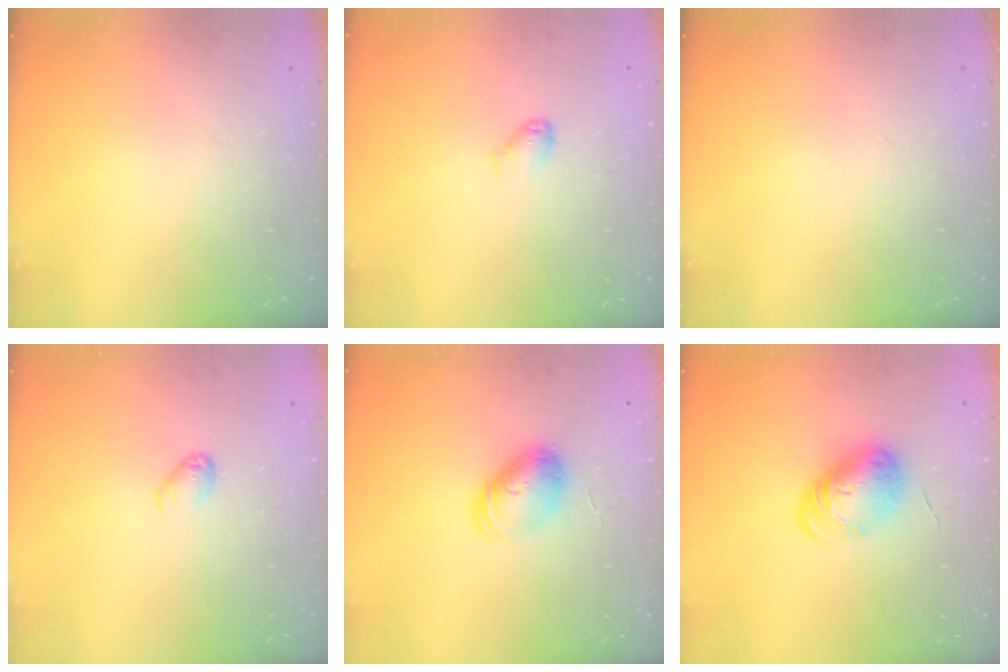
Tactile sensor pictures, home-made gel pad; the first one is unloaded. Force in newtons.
{"total": 3.6, "press": 3.5, "slide": 0.6}
{"total": 0.0}
{"total": 4.7, "press": 4.6, "slide": 0.8}
{"total": 7.5, "press": 7.5, "slide": 0.2}
{"total": 9.7, "press": 9.7, "slide": 0.1}